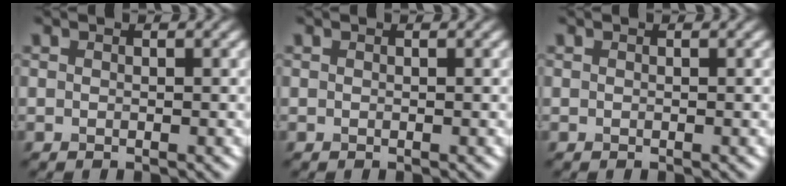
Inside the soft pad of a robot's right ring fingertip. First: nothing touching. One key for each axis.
{"total": 0.0}
{"total": 0.0}